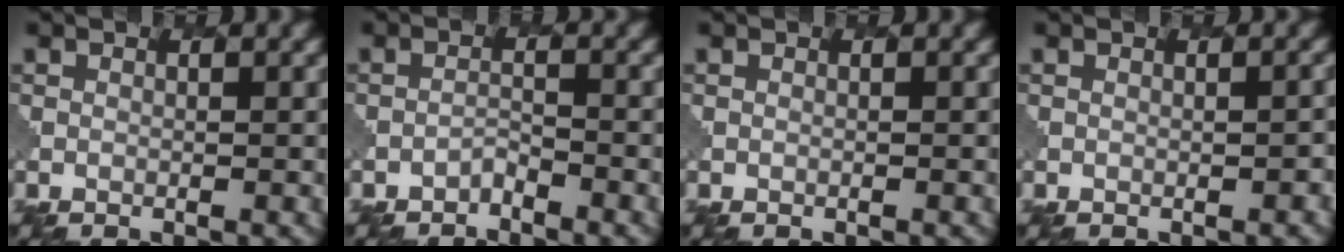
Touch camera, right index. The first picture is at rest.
{"total": 0.8, "force": [-0.8, 0.2, -0.1], "torque": [0.000, 0.004, -0.017]}
{"total": 0.0}
{"total": 1.5, "force": [-0.6, 0.5, 1.2], "torque": [-0.012, 0.006, -0.005]}